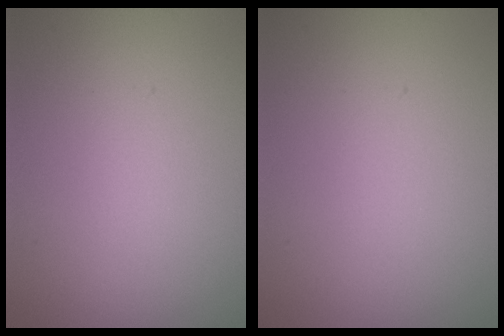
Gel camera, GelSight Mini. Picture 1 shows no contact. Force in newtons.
{"total": 0.0}